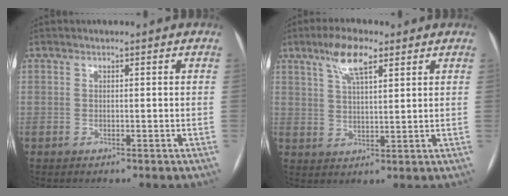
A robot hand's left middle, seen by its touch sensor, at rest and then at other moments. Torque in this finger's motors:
{"motor_torque": [0.71, -0.64, 0.15, 0.06]}